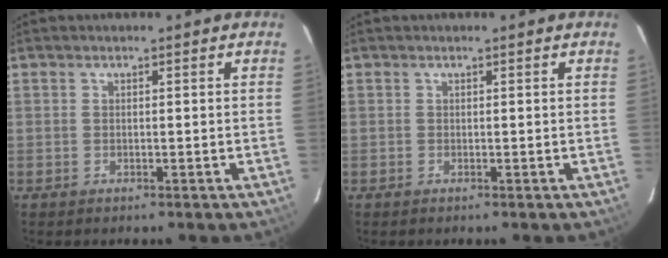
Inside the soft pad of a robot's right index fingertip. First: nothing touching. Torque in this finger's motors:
{"motor_torque": [0.02, 0.05, -0.01, 0.01]}